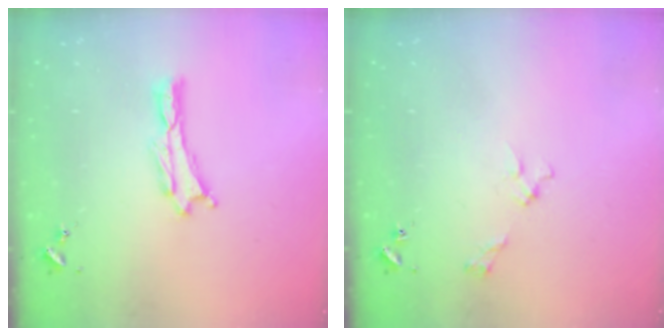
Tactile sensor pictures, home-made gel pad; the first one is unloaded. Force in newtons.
{"total": 2.7, "press": 2.6, "slide": 0.3}